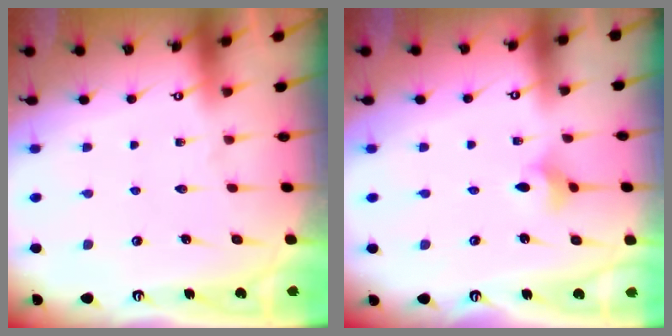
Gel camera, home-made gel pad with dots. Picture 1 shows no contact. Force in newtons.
{"total": 3.1, "press": 3.1, "slide": 0.4}